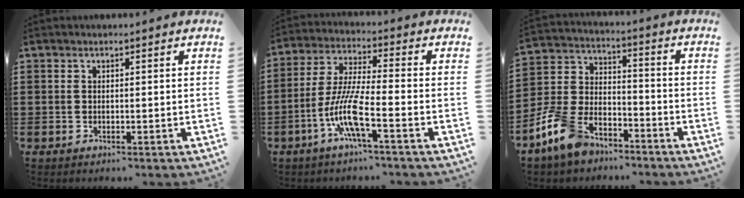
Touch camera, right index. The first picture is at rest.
{"total": 9.2, "force": [-4.4, 1.3, 8.0], "torque": [-0.185, -0.014, -0.091]}
{"total": 9.5, "force": [-6.9, 4.9, 4.3], "torque": [-0.119, 0.017, -0.138]}